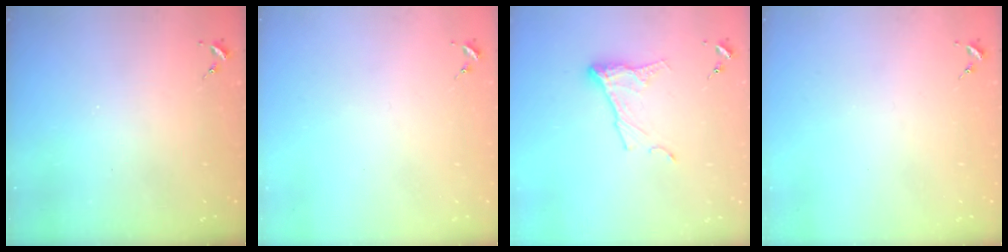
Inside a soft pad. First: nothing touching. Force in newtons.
{"total": 0.0}
{"total": 10.4, "press": 10.4, "slide": 0.6}
{"total": 0.0}